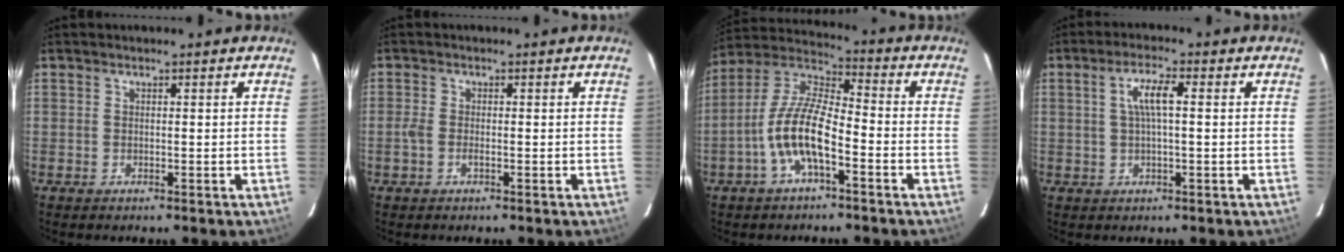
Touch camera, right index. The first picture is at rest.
{"total": 2.1, "force": [-0.7, 0.8, 1.8], "torque": [-0.039, -0.002, -0.015]}
{"total": 11.8, "force": [-4.7, 3.6, 10.2], "torque": [-0.215, 0.006, -0.093]}
{"total": 4.8, "force": [0.8, 0.8, 4.7], "torque": [-0.090, 0.007, 0.015]}